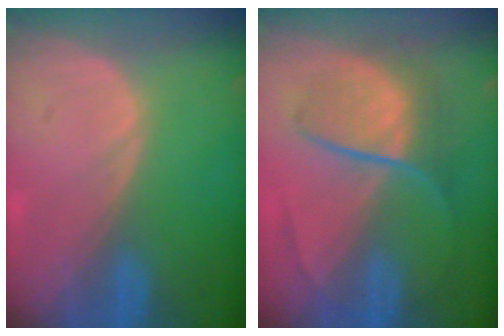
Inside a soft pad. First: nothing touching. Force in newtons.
{"total": 7.2, "press": 7.0, "slide": 1.8}